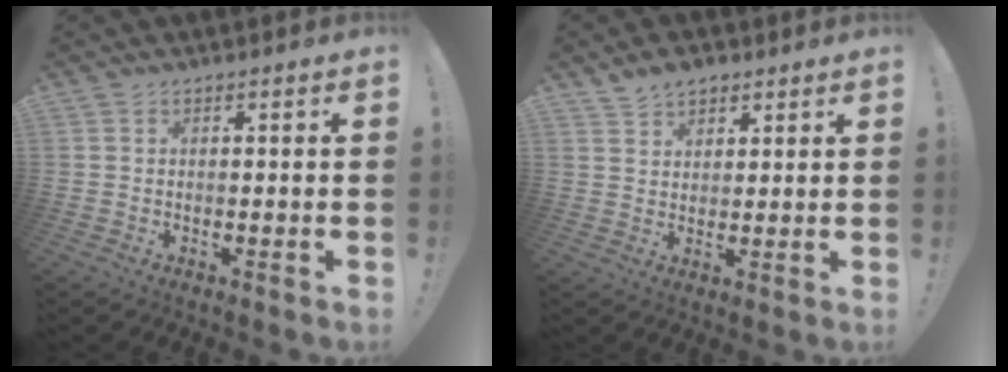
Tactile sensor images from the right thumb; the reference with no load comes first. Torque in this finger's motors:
{"motor_torque": [-0.02, 0.02, 0.00, 0.00, 0.00]}